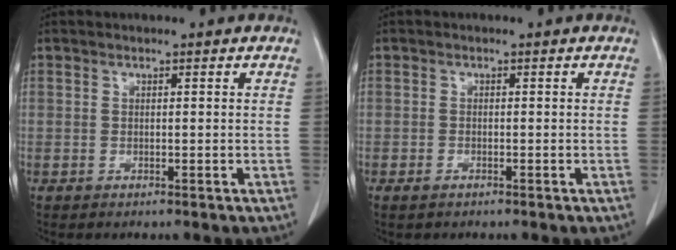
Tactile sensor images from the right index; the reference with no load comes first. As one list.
[{"total": 1.0, "force": [-0.7, 0.4, 0.6], "torque": [-0.014, -0.001, -0.009]}]